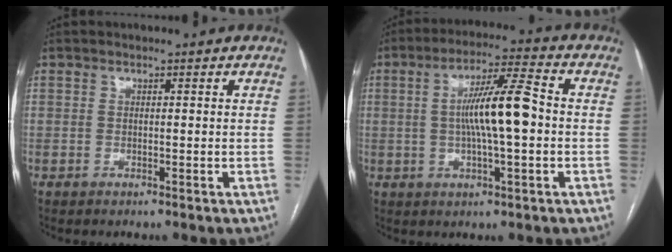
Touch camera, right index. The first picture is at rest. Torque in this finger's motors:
{"motor_torque": [1.73, 0.06, 0.66, 0.21]}